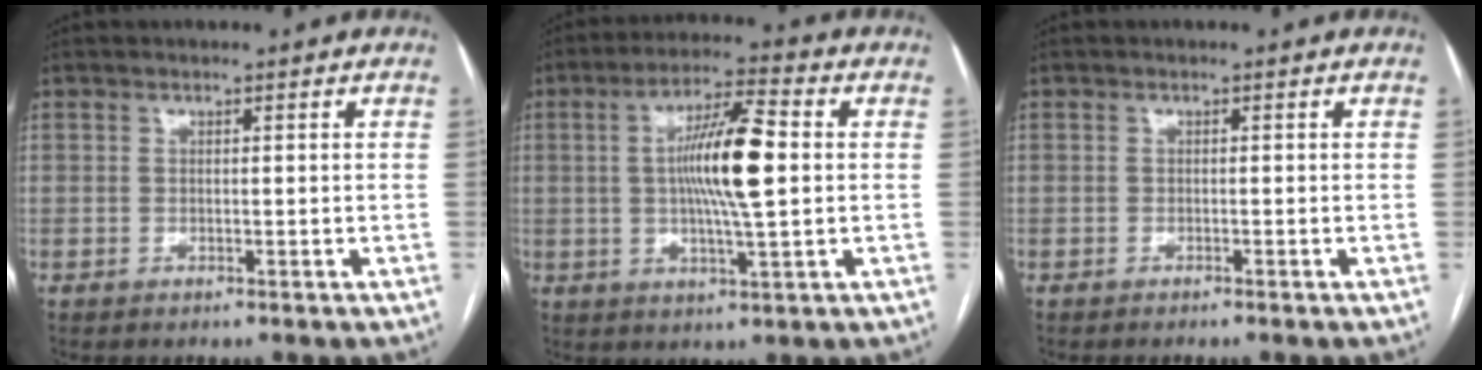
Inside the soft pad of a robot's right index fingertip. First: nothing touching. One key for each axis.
{"total": 11.5, "fx": 0.8, "fy": 1.3, "fz": 11.4, "tx": -0.205, "ty": 0.008, "tz": 0.011}
{"total": 0.7, "fx": -0.5, "fy": -0.2, "fz": 0.3, "tx": -0.004, "ty": 0.003, "tz": -0.011}